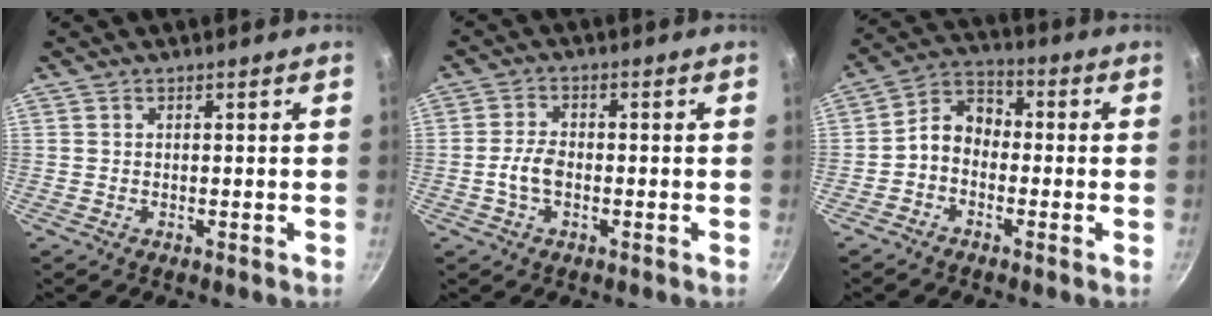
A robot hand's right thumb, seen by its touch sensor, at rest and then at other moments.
{"total": 4.4, "force": [-1.1, 2.5, 3.4], "torque": [-0.068, 0.017, -0.025]}
{"total": 6.8, "force": [-1.7, 5.1, 4.1], "torque": [-0.054, 0.037, -0.050]}